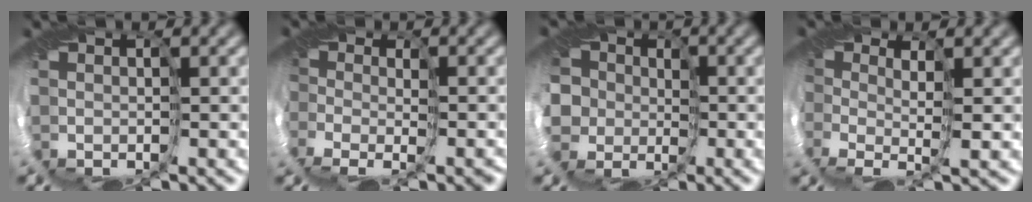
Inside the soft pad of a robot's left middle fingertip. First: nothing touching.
{"total": 2.3, "force": [-2.0, 1.0, 0.6], "torque": [0.021, -0.033, -0.038]}
{"total": 7.7, "force": [-0.1, 6.9, 3.4], "torque": [-0.076, 0.006, -0.055]}
{"total": 1.3, "force": [-0.5, -1.1, -0.4], "torque": [0.024, -0.019, -0.020]}